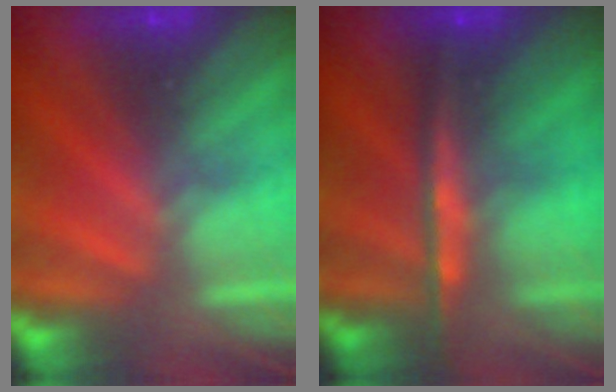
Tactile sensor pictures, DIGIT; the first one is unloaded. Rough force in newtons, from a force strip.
{"total": 8.5}